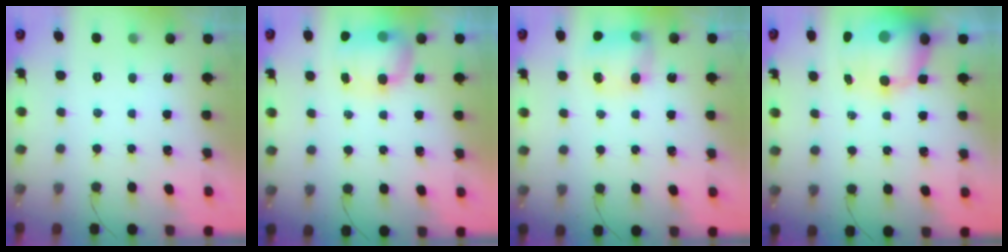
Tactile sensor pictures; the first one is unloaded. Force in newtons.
{"total": 11.7, "press": 9.3, "slide": 7.1}
{"total": 7.7, "press": 7.6, "slide": 0.7}
{"total": 12.3, "press": 11.9, "slide": 3.2}